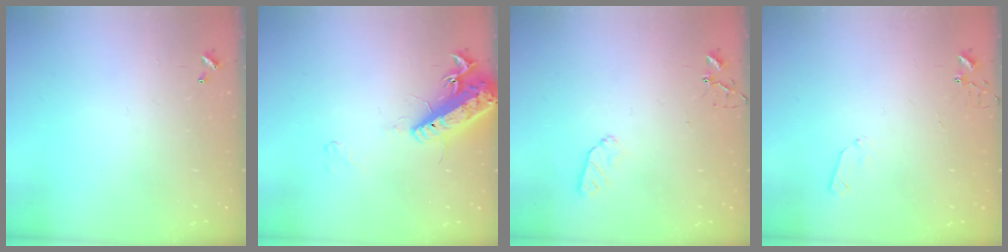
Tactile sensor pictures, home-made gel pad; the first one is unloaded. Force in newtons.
{"total": 15.7, "press": 15.3, "slide": 3.5}
{"total": 5.4, "press": 5.3, "slide": 0.7}
{"total": 3.4, "press": 3.4, "slide": 0.5}